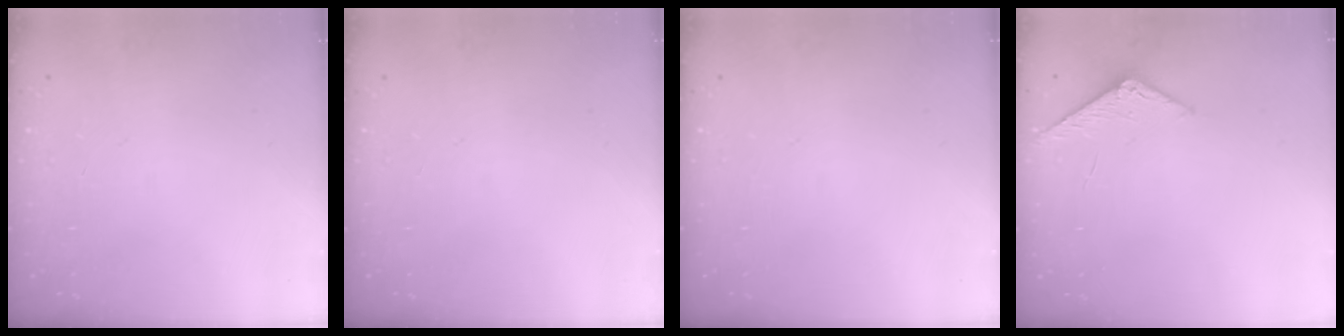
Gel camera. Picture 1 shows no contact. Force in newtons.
{"total": 0.0}
{"total": 0.0}
{"total": 5.6, "press": 5.6, "slide": 0.6}